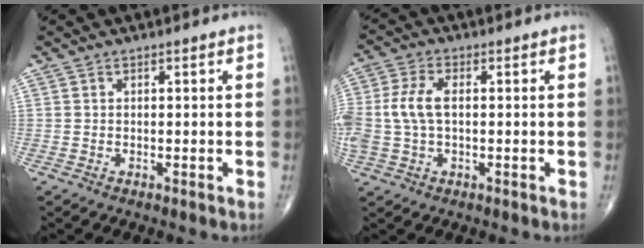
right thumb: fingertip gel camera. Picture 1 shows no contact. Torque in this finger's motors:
{"motor_torque": [0.96, 1.15, 1.01, -0.21, 0.35]}